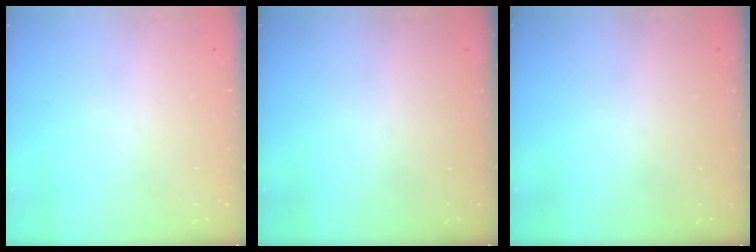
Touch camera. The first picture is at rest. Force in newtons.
{"total": 0.0}
{"total": 0.0}